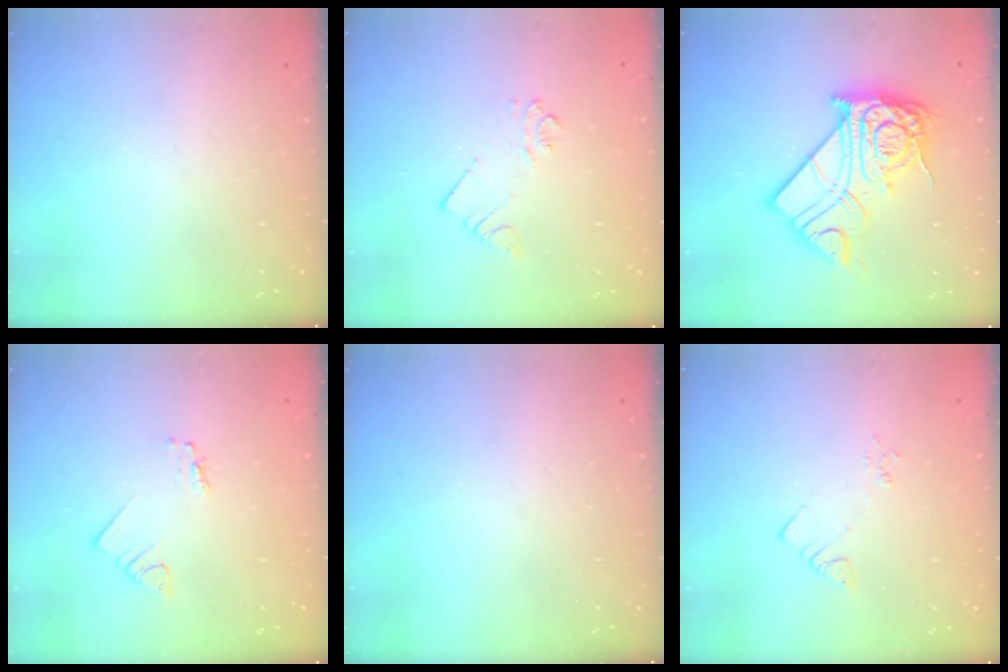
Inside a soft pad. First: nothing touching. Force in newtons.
{"total": 3.2, "press": 3.2, "slide": 0.2}
{"total": 19.5, "press": 19.4, "slide": 1.6}
{"total": 1.2, "press": 1.2, "slide": 0.1}
{"total": 0.0}
{"total": 2.4, "press": 2.4, "slide": 0.4}